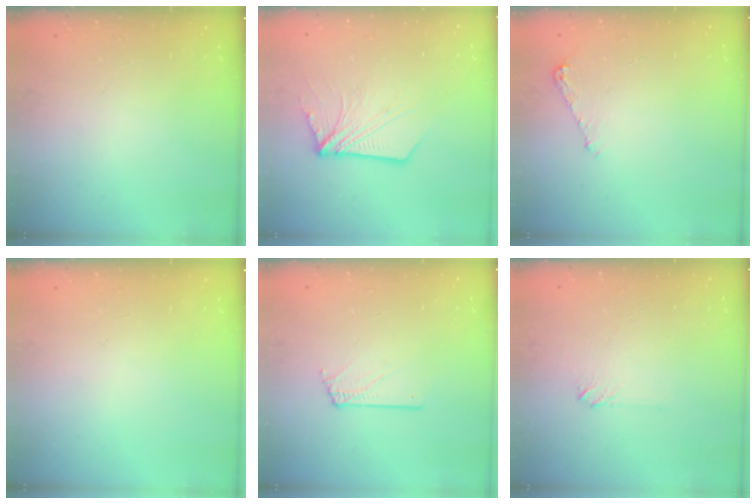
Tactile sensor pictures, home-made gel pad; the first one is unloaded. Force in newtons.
{"total": 9.8, "press": 9.7, "slide": 0.9}
{"total": 5.3, "press": 5.2, "slide": 0.6}
{"total": 0.0}
{"total": 1.5, "press": 1.5, "slide": 0.1}
{"total": 2.0, "press": 2.0, "slide": 0.3}